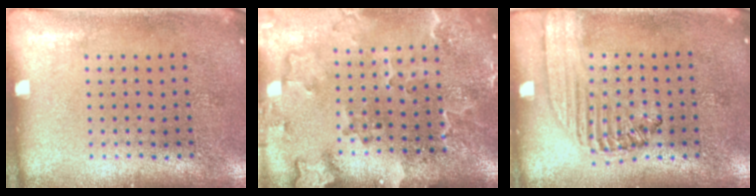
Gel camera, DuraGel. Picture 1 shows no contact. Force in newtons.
{"total": 2.9, "press": 2.3, "slide": 1.8}
{"total": 1.4, "press": 1.3, "slide": 0.5}